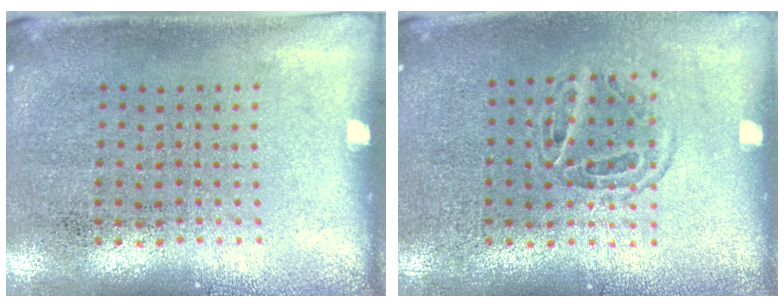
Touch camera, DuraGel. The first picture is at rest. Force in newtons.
{"total": 1.2, "press": 1.0, "slide": 0.6}